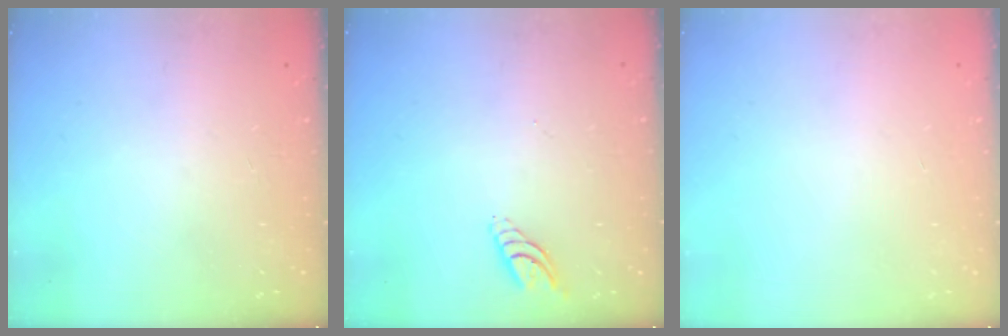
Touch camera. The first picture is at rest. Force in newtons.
{"total": 7.0, "press": 7.0, "slide": 0.7}
{"total": 0.0}